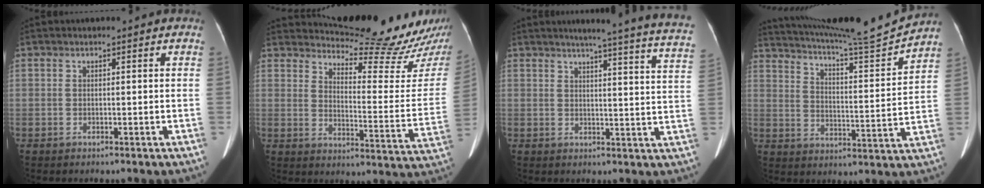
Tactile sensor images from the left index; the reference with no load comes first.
{"total": 16.2, "force": [15.9, 0.5, 3.1], "torque": [-0.045, -0.102, 0.194]}
{"total": 20.1, "force": [18.0, -0.9, 9.0], "torque": [-0.117, -0.069, 0.196]}
{"total": 16.1, "force": [15.3, -2.3, 4.2], "torque": [-0.084, -0.051, 0.229]}